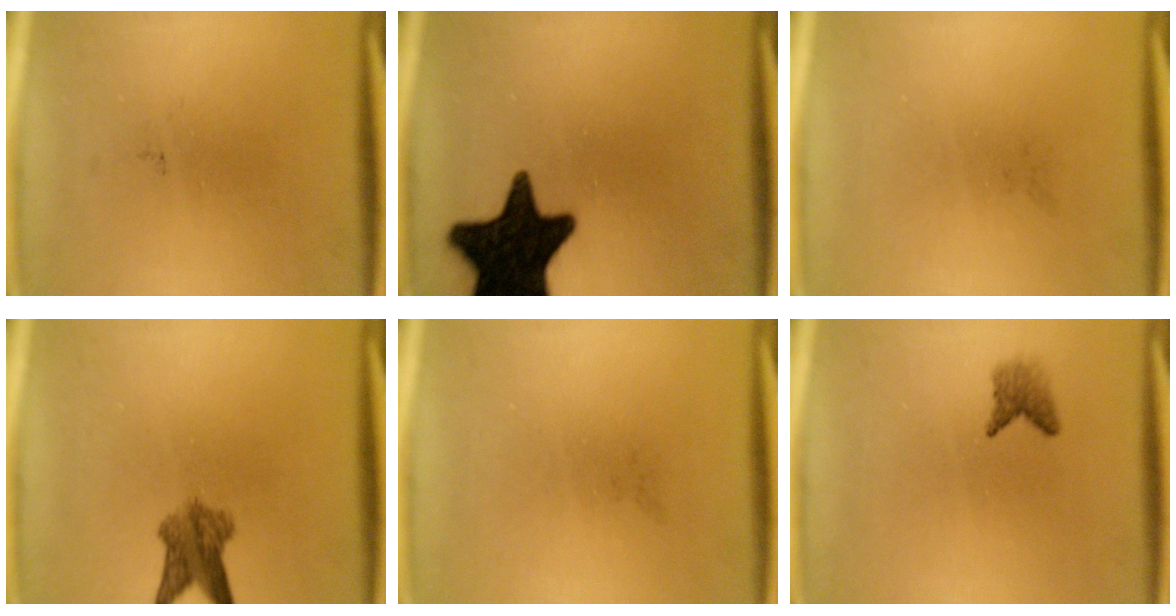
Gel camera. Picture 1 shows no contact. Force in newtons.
{"total": 18.2}
{"total": 0.0}
{"total": 4.8}
{"total": 0.0}
{"total": 1.9}